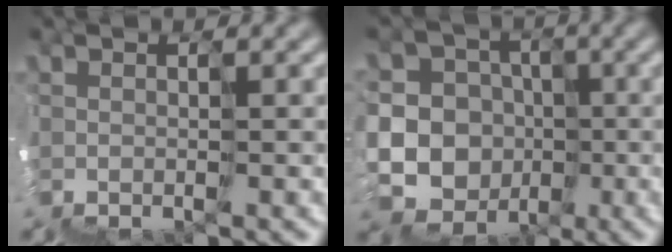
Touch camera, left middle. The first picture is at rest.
{"total": 11.8, "force": [-5.0, 10.7, 0.3], "torque": [-0.003, 0.001, -0.086]}